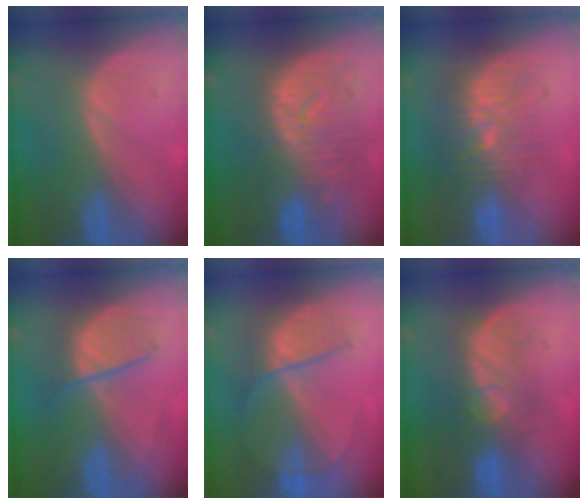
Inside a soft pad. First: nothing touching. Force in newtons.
{"total": 10.7, "press": 9.4, "slide": 4.9}
{"total": 9.6, "press": 8.6, "slide": 4.2}
{"total": 4.9, "press": 4.9, "slide": 0.5}
{"total": 6.1, "press": 6.0, "slide": 1.1}
{"total": 7.6, "press": 7.3, "slide": 2.1}